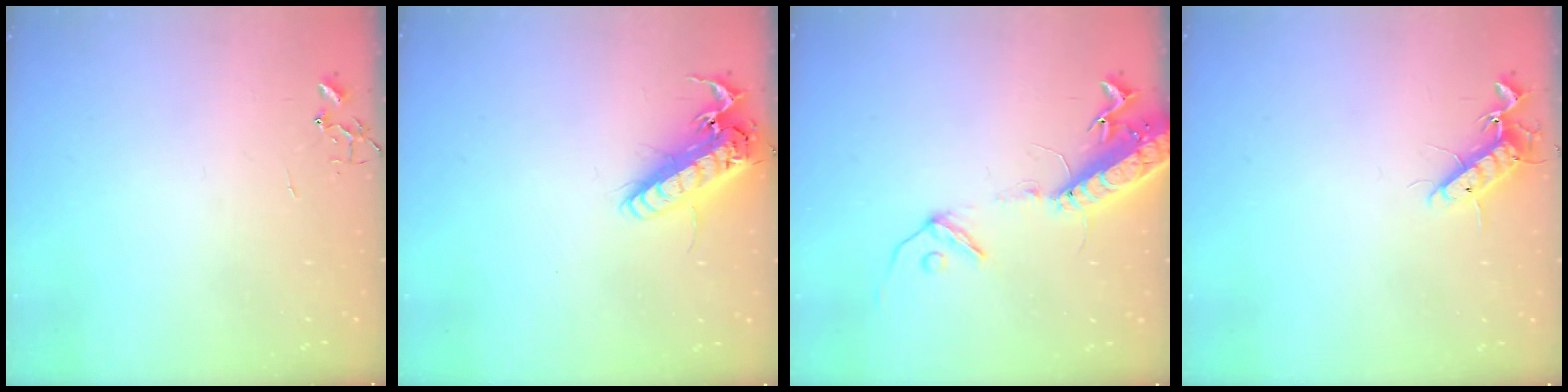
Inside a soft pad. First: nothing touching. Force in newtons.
{"total": 17.4, "press": 17.1, "slide": 3.3}
{"total": 16.3, "press": 15.8, "slide": 4.0}
{"total": 11.0, "press": 10.9, "slide": 1.9}